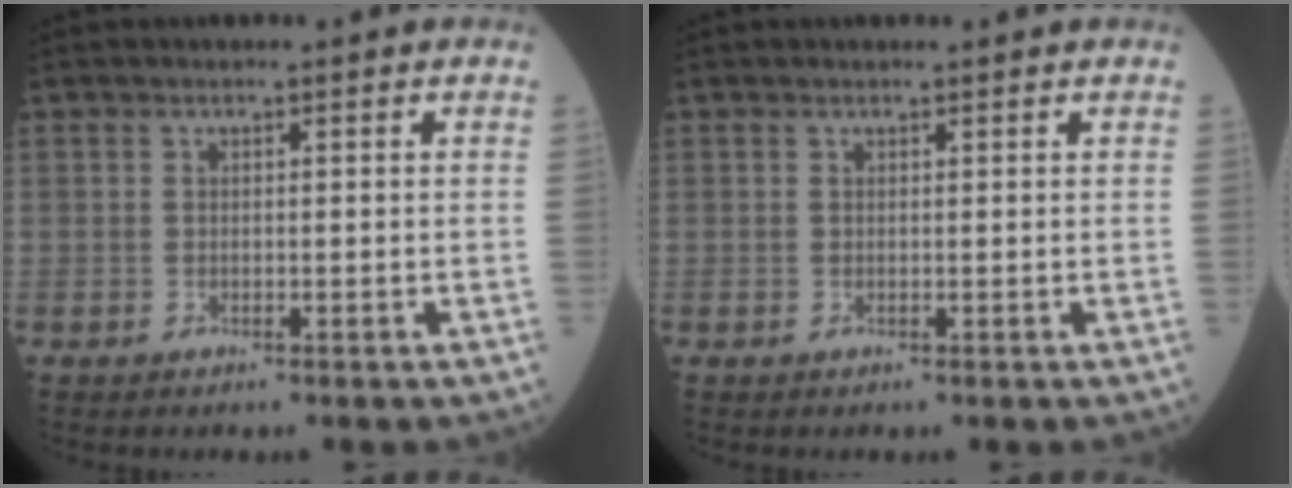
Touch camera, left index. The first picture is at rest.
{"total": 0.8, "force": [0.8, 0.1, 0.1], "torque": [-0.007, 0.006, 0.012]}